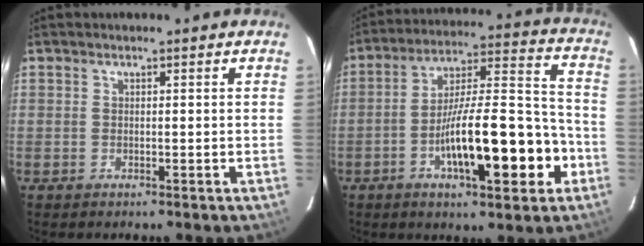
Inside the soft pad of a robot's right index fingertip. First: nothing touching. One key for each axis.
{"total": 18.0, "fx": -6.3, "fy": 3.9, "fz": 16.5, "tx": -0.269, "ty": 0.017, "tz": -0.092}